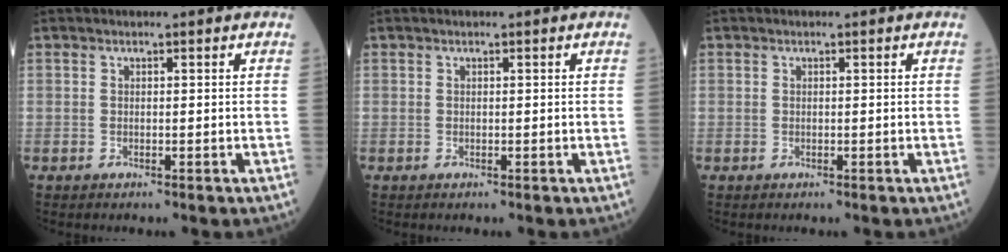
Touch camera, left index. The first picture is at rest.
{"total": 0.0}
{"total": 0.0}